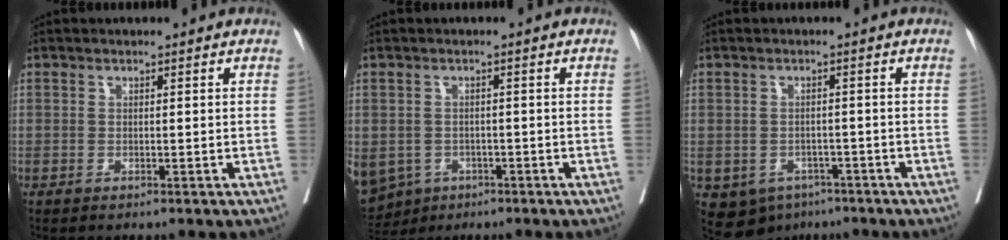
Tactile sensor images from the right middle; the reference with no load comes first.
{"total": 13.2, "force": [-6.2, 10.7, 4.4], "torque": [-0.144, -0.007, -0.079]}
{"total": 7.7, "force": [-4.3, 5.9, 2.5], "torque": [-0.048, 0.006, -0.055]}